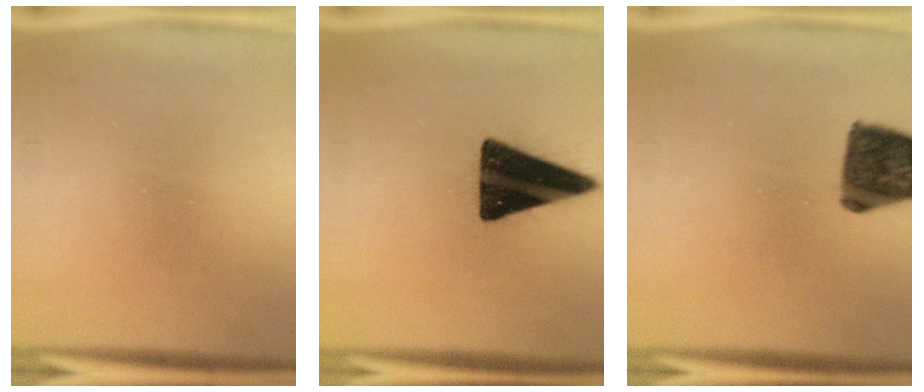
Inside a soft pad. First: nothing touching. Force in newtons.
{"total": 18.6}
{"total": 12.6}